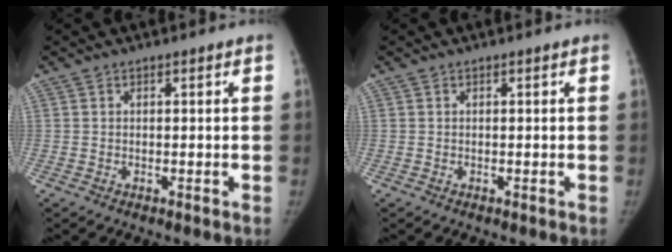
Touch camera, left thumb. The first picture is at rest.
{"total": 0.0}